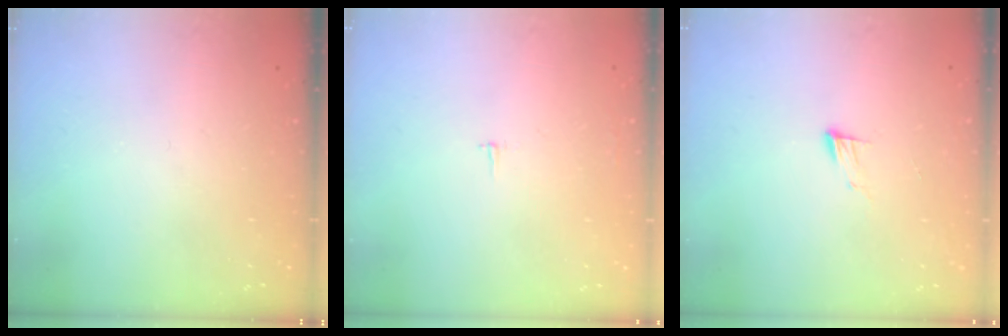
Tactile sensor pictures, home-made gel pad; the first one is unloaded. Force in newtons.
{"total": 1.8, "press": 1.8, "slide": 0.1}
{"total": 5.1, "press": 5.1, "slide": 0.5}